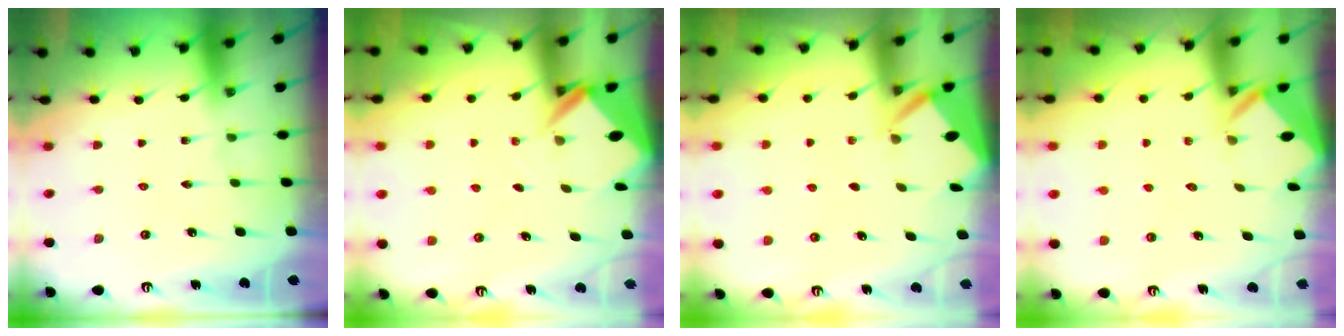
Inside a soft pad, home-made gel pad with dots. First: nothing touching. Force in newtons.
{"total": 2.8, "press": 2.8, "slide": 0.1}
{"total": 2.5, "press": 2.5, "slide": 0.3}
{"total": 2.3, "press": 2.3, "slide": 0.2}